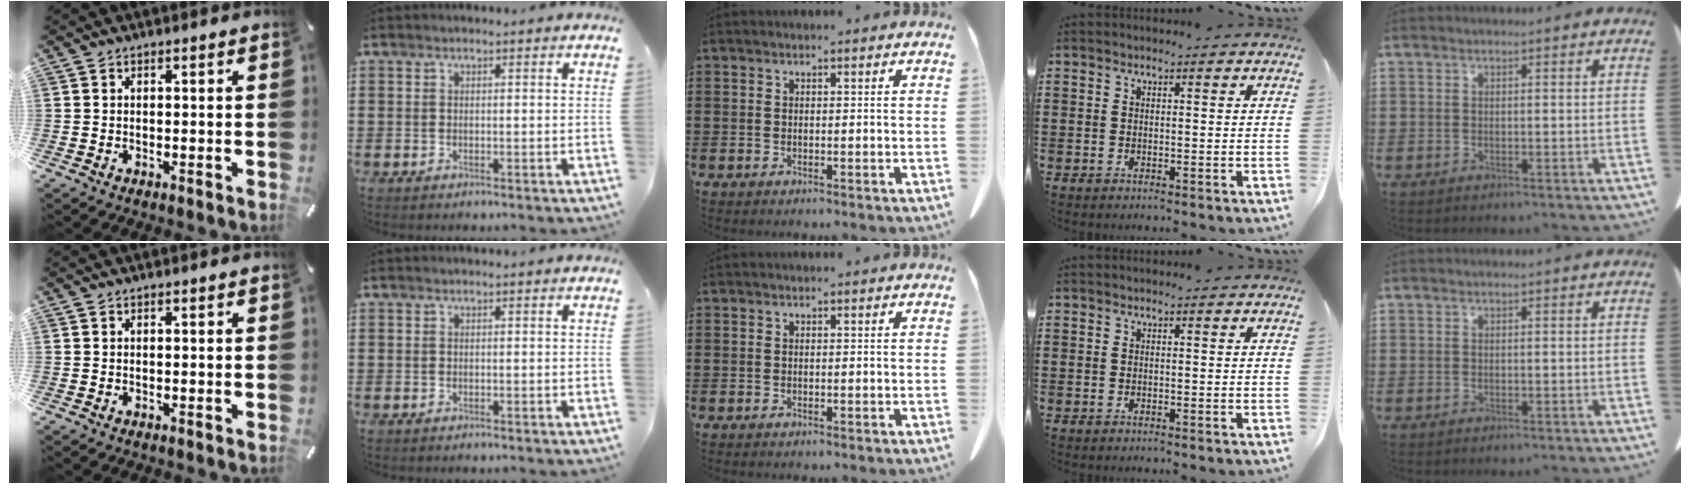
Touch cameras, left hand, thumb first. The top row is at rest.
{}